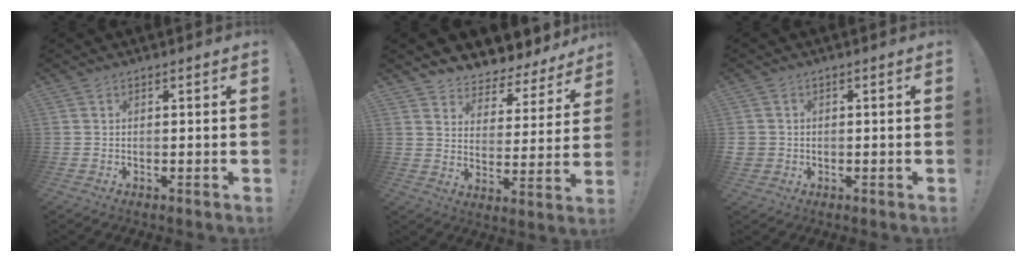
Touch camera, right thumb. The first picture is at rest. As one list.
[{"total": 5.4, "force": [4.9, 2.4, 0.6], "torque": [-0.002, -0.062, 0.085]}, {"total": 2.7, "force": [0.0, 2.5, 0.9], "torque": [-0.010, 0.000, 0.003]}]